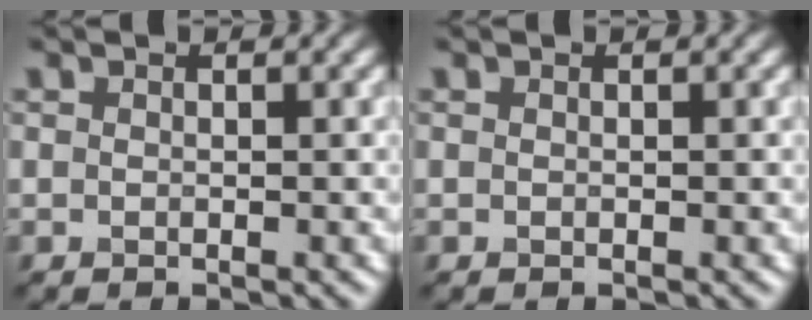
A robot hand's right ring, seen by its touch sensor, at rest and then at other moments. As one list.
[{"total": 0.0}]